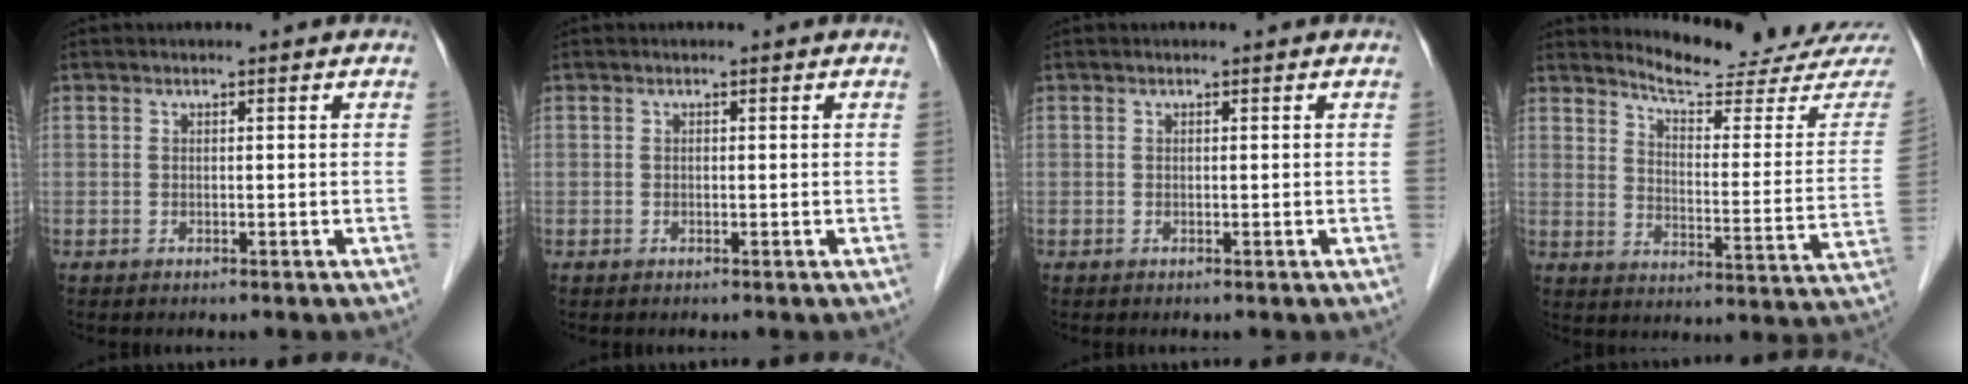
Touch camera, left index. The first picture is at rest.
{"total": 0.0}
{"total": 0.0}
{"total": 17.5, "force": [17.0, 0.4, 4.2], "torque": [-0.062, -0.107, 0.205]}